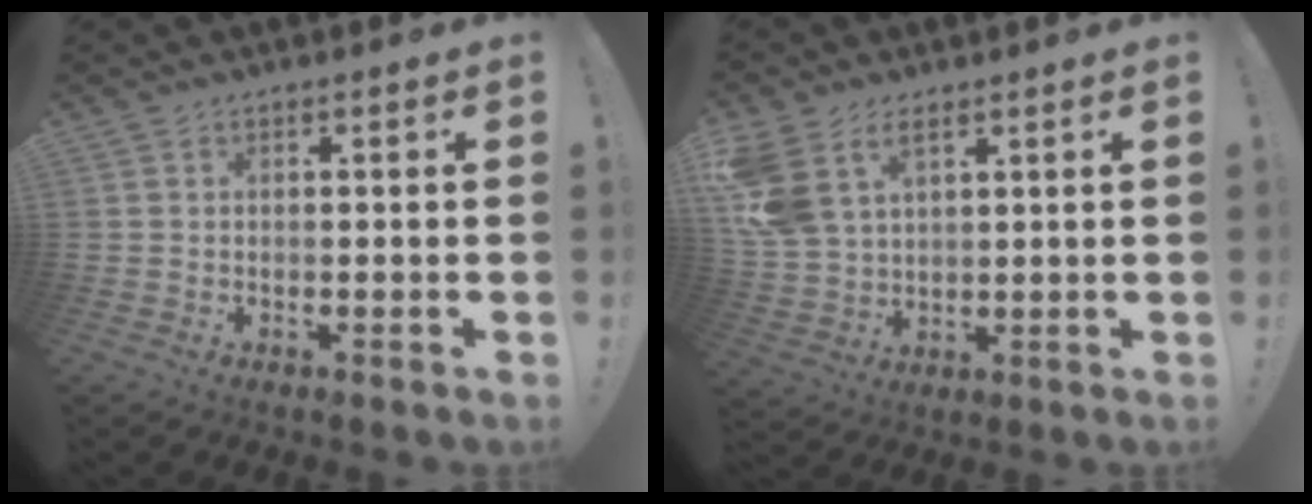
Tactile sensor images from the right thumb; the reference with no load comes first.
{"total": 9.7, "force": [5.4, 5.9, 5.4], "torque": [-0.113, -0.022, 0.109]}